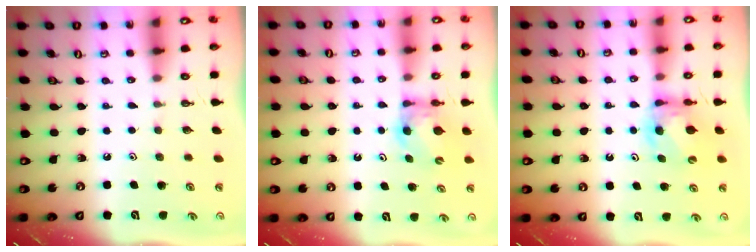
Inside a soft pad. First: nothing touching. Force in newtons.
{"total": 6.8, "press": 6.8, "slide": 0.5}
{"total": 6.1, "press": 6.1, "slide": 0.5}